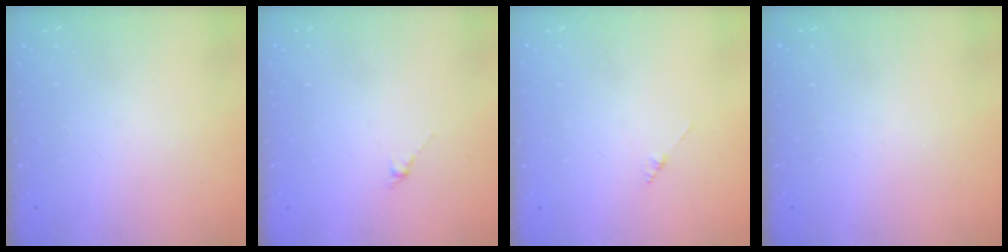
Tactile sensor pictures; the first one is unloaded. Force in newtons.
{"total": 0.0}
{"total": 1.3, "press": 1.3, "slide": 0.3}
{"total": 0.0}